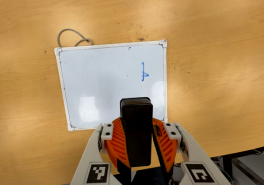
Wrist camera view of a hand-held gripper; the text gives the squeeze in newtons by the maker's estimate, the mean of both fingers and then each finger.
{"total": 11.5, "left": 11.2, "right": 11.8}